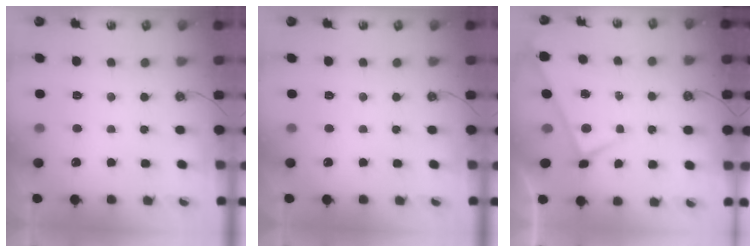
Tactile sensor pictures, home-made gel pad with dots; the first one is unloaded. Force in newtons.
{"total": 0.0}
{"total": 0.0}